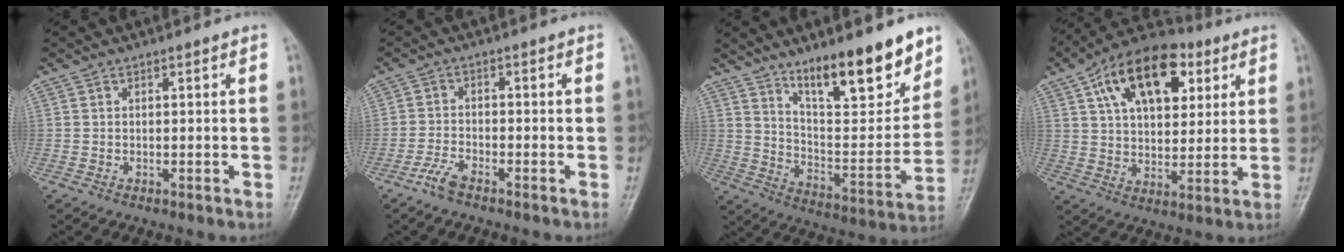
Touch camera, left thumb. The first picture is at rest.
{"total": 3.4, "force": [-2.6, 1.0, 1.9], "torque": [-0.046, 0.011, -0.055]}
{"total": 18.3, "force": [12.6, 5.4, 12.2], "torque": [-0.140, -0.083, 0.211]}
{"total": 18.2, "force": [7.7, 10.3, 12.8], "torque": [-0.169, -0.007, 0.123]}